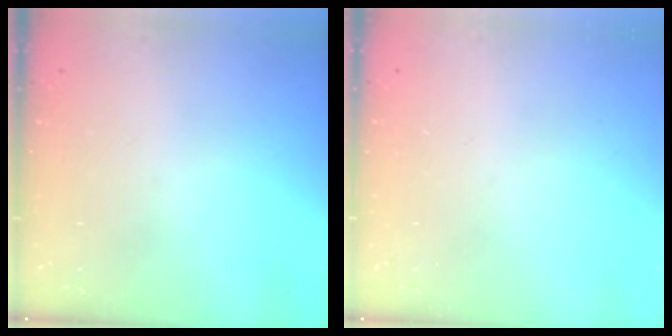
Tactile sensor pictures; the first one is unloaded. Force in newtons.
{"total": 0.0}